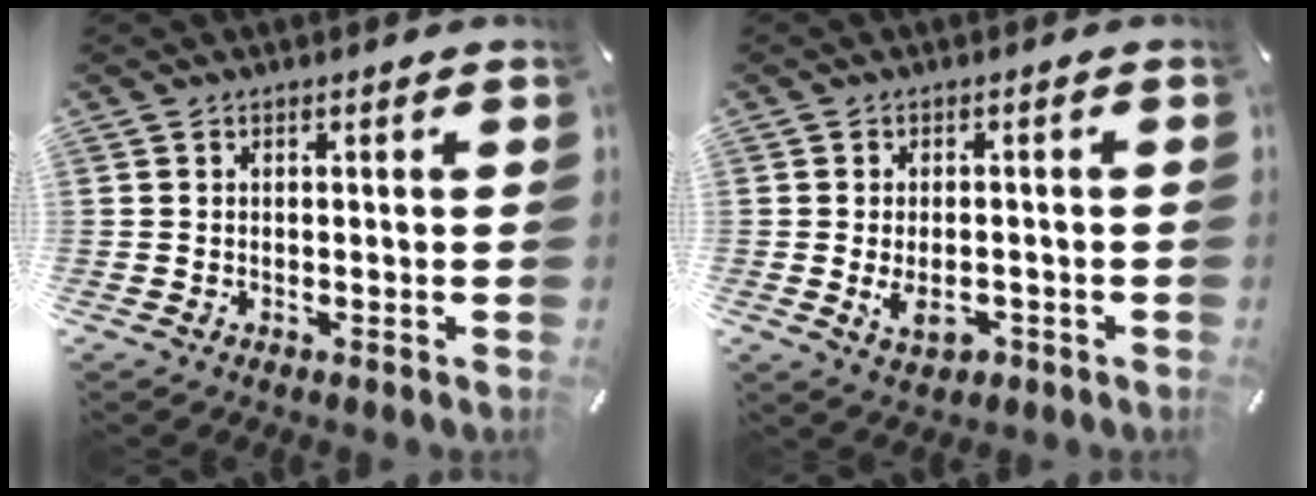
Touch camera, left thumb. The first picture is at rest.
{"total": 5.4, "force": [-1.5, 3.5, 3.9], "torque": [-0.067, -0.006, -0.029]}